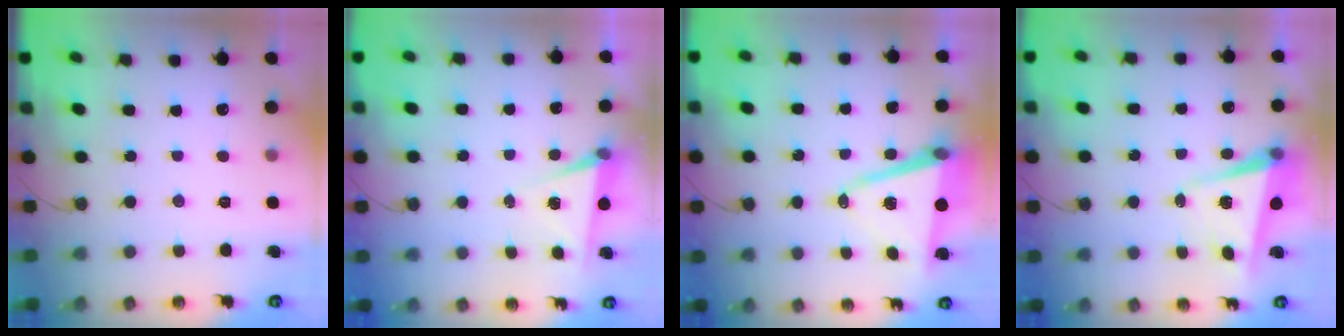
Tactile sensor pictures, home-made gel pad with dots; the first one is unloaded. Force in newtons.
{"total": 5.8, "press": 4.0, "slide": 4.2}
{"total": 10.9, "press": 10.3, "slide": 3.3}
{"total": 5.4, "press": 5.3, "slide": 1.0}